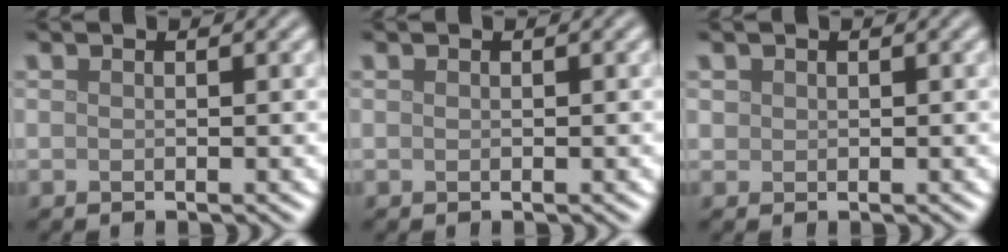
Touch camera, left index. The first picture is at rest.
{"total": 0.0}
{"total": 0.7, "force": [0.3, 0.6, 0.1], "torque": [0.003, -0.002, 0.008]}